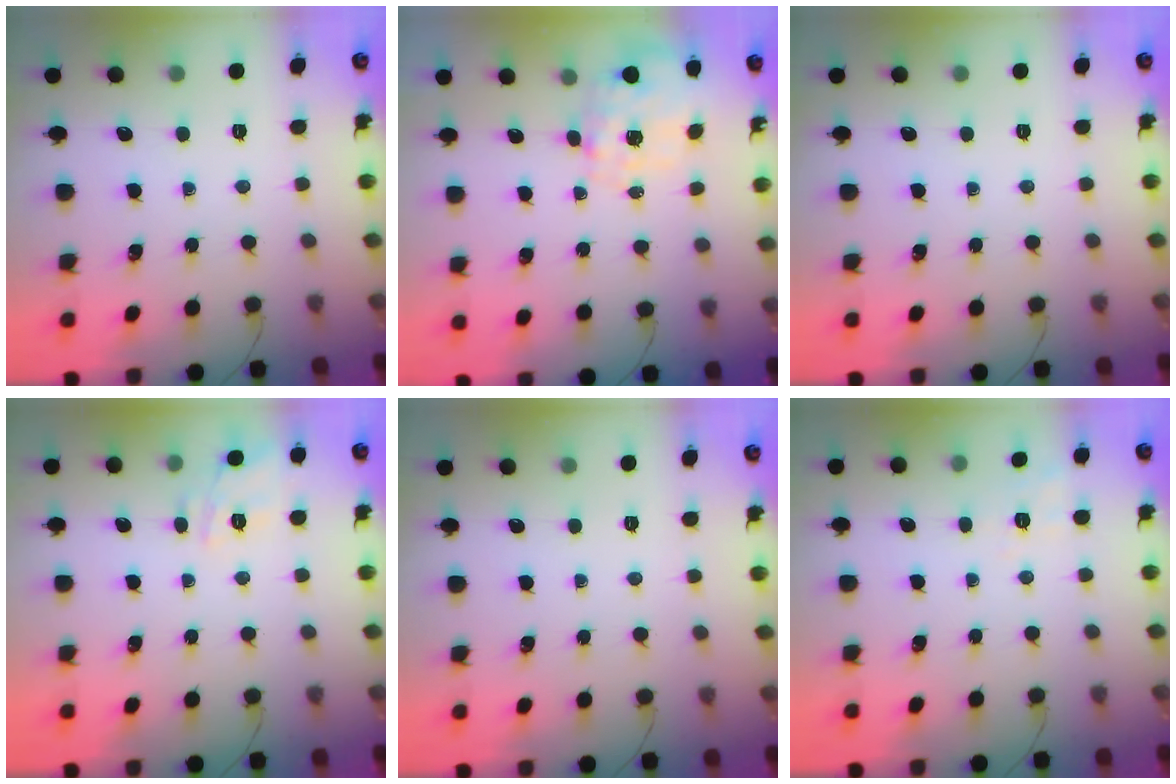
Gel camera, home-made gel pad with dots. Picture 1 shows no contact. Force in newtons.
{"total": 8.4, "press": 8.3, "slide": 1.2}
{"total": 0.0}
{"total": 12.8, "press": 12.8, "slide": 0.6}
{"total": 0.0}
{"total": 2.8, "press": 2.1, "slide": 1.9}